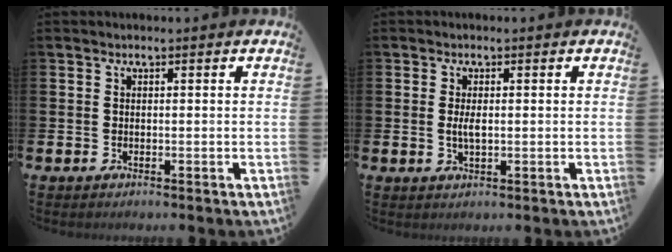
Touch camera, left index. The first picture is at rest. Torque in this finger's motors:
{"motor_torque": [0.44, 0.19, 0.07, 0.08]}